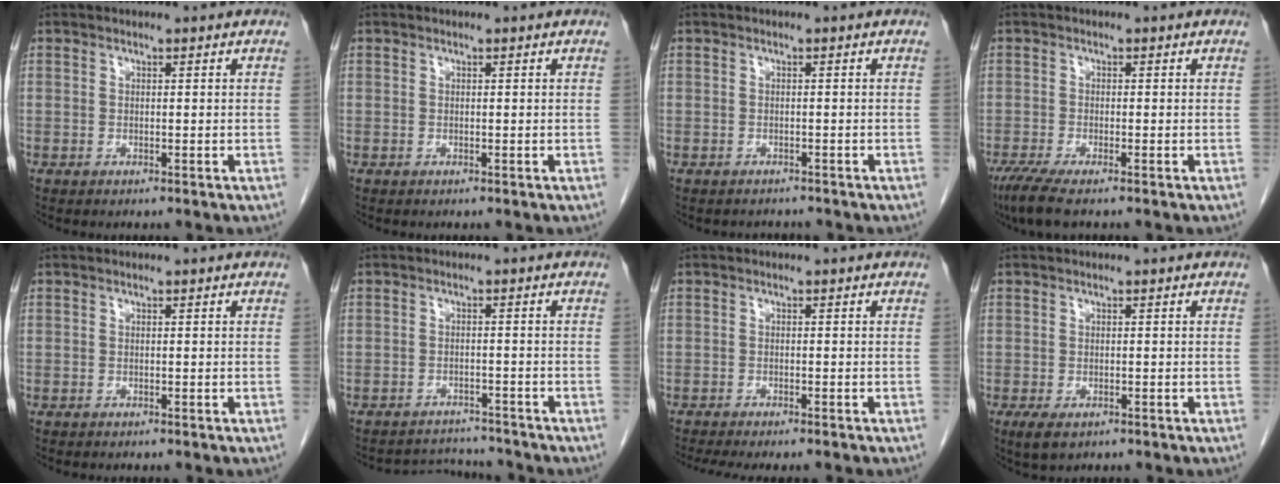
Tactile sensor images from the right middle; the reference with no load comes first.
{"total": 0.0}
{"total": 1.8, "force": [-1.7, 0.7, -0.3], "torque": [-0.001, -0.002, -0.026]}
{"total": 4.7, "force": [-3.3, 0.5, 3.2], "torque": [-0.065, -0.015, -0.062]}
{"total": 0.0}
{"total": 4.7, "force": [-4.5, 0.3, -1.1], "torque": [0.014, 0.008, -0.068]}
{"total": 7.9, "force": [-6.7, 1.3, 3.9], "torque": [-0.052, -0.009, -0.096]}
{"total": 2.8, "force": [-1.5, 1.3, 1.9], "torque": [-0.041, -0.007, -0.019]}